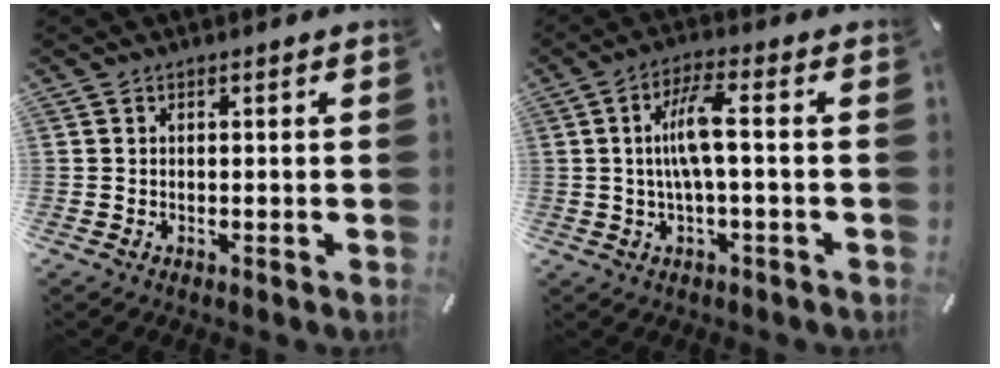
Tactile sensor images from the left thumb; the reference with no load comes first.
{"total": 8.2, "force": [0.3, 1.7, 8.1], "torque": [-0.162, 0.002, -0.002]}